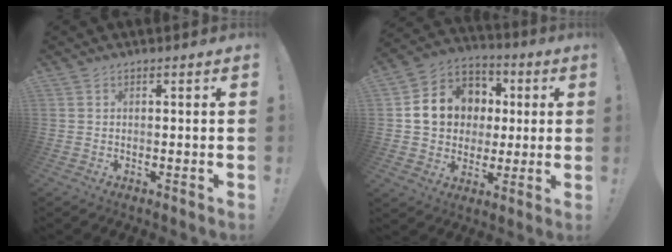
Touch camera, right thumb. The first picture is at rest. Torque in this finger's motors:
{"motor_torque": [0.11, 0.14, 0.62, -0.39, 0.01]}